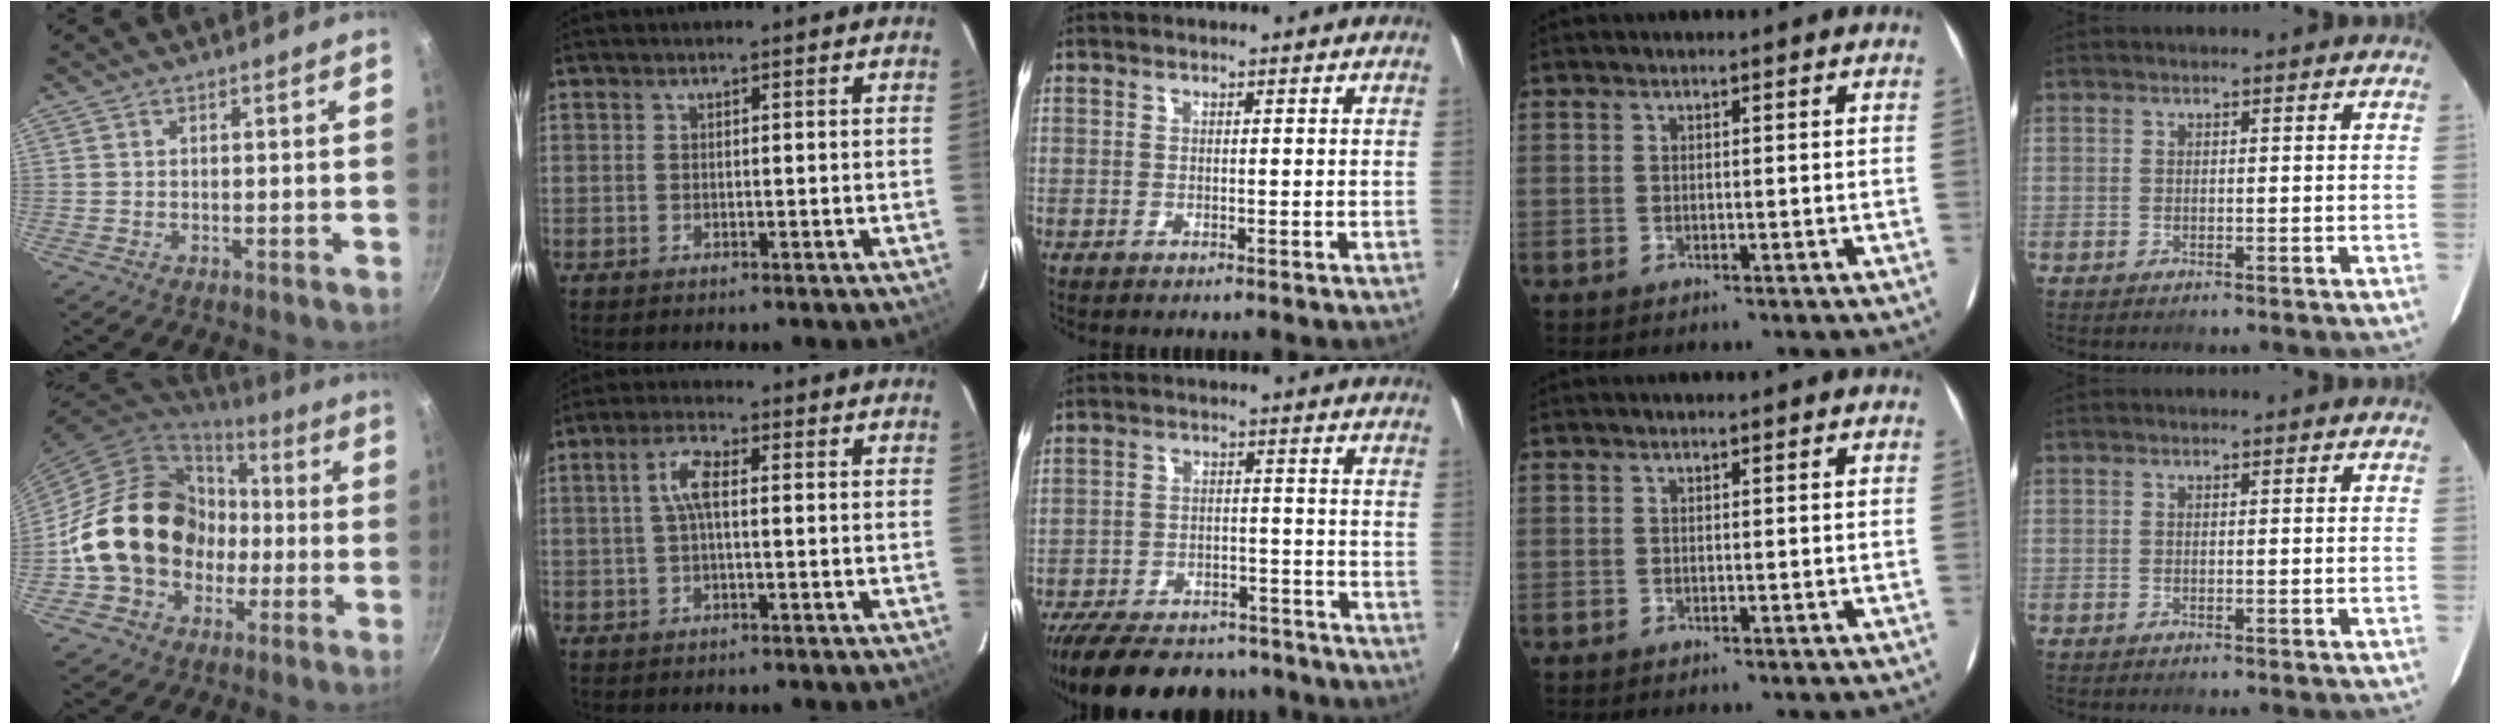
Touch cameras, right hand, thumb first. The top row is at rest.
{"thumb": {"total": 20.7, "force": [-1.3, 17.4, 11.2], "torque": [-0.170, 0.047, -0.013]}, "index": {"total": 4.3, "force": [0.3, 1.4, 4.1], "torque": [-0.082, 0.010, 0.007]}, "middle": {"total": 23.3, "force": [-19.4, 8.9, 9.3], "torque": [-0.203, 0.011, -0.266]}}